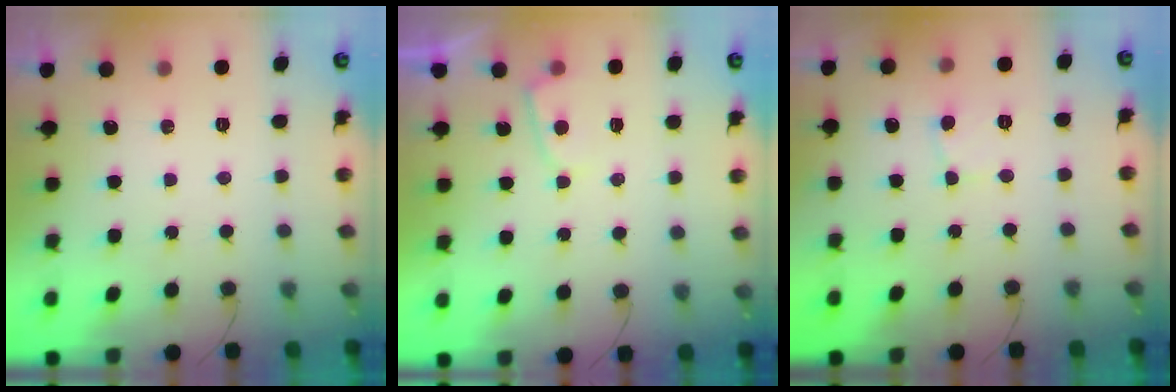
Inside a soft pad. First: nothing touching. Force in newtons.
{"total": 2.8, "press": 2.8, "slide": 0.3}
{"total": 3.0, "press": 3.0, "slide": 0.3}